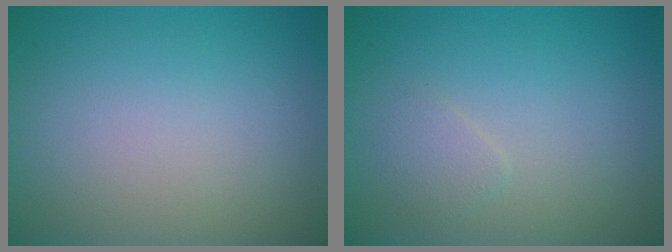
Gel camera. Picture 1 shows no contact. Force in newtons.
{"total": 1.0, "press": 1.0, "slide": 0.0}